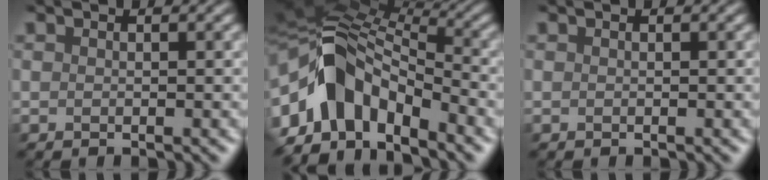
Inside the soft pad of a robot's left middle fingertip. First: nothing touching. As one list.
[{"total": 9.6, "force": [-4.1, 5.9, 6.3], "torque": [-0.118, 0.011, -0.082]}, {"total": 0.0}]